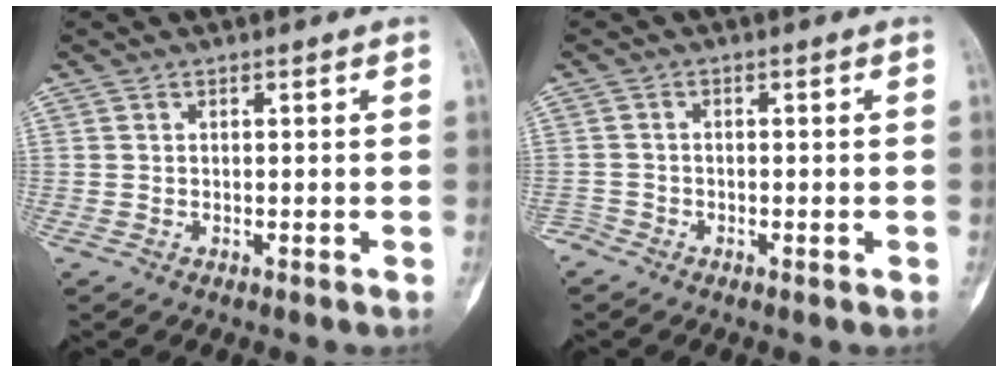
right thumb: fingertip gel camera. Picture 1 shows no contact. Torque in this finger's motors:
{"motor_torque": [-0.72, -0.20, 0.09, -0.01, -0.17]}